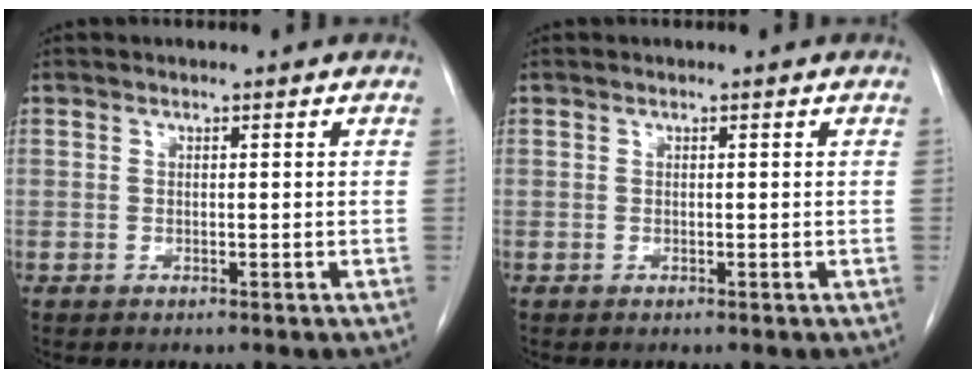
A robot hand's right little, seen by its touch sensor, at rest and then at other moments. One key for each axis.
{"total": 0.0}